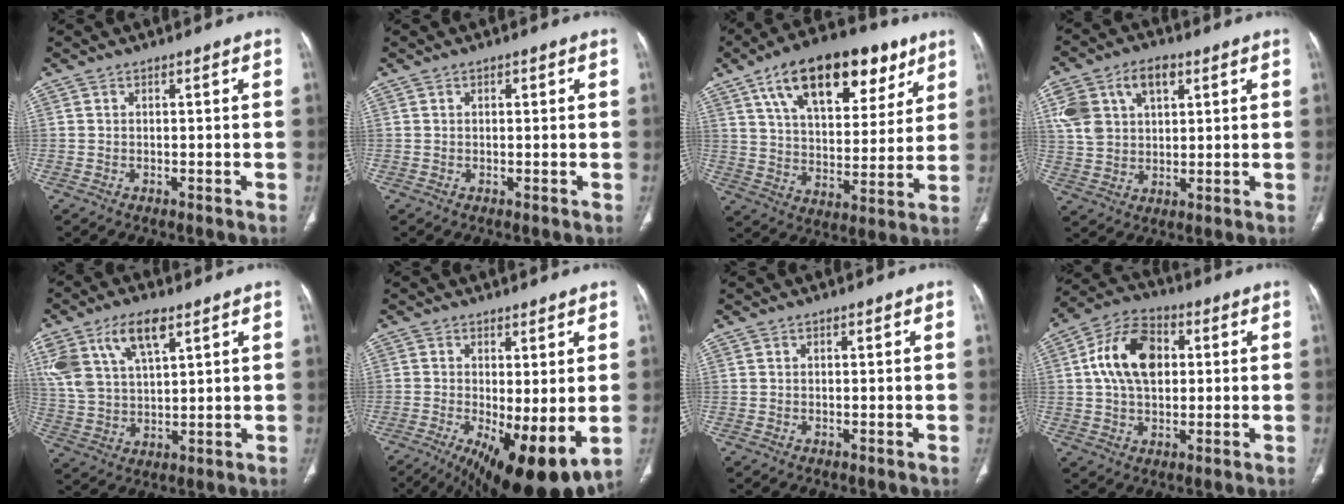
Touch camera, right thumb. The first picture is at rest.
{"total": 1.0, "force": [0.5, 0.6, 0.7], "torque": [-0.010, 0.000, 0.007]}
{"total": 24.2, "force": [13.1, 12.2, 16.3], "torque": [-0.221, -0.013, 0.213]}
{"total": 13.2, "force": [5.1, 8.7, 8.5], "torque": [-0.155, 0.005, 0.101]}
{"total": 13.7, "force": [7.2, 6.6, 9.6], "torque": [-0.186, -0.010, 0.144]}
{"total": 14.4, "force": [-3.8, 4.7, 13.1], "torque": [-0.194, -0.025, -0.041]}
{"total": 0.7, "force": [0.4, 0.4, 0.5], "torque": [-0.007, 0.000, 0.005]}
{"total": 13.3, "force": [2.2, 8.6, 9.9], "torque": [-0.163, 0.015, 0.032]}